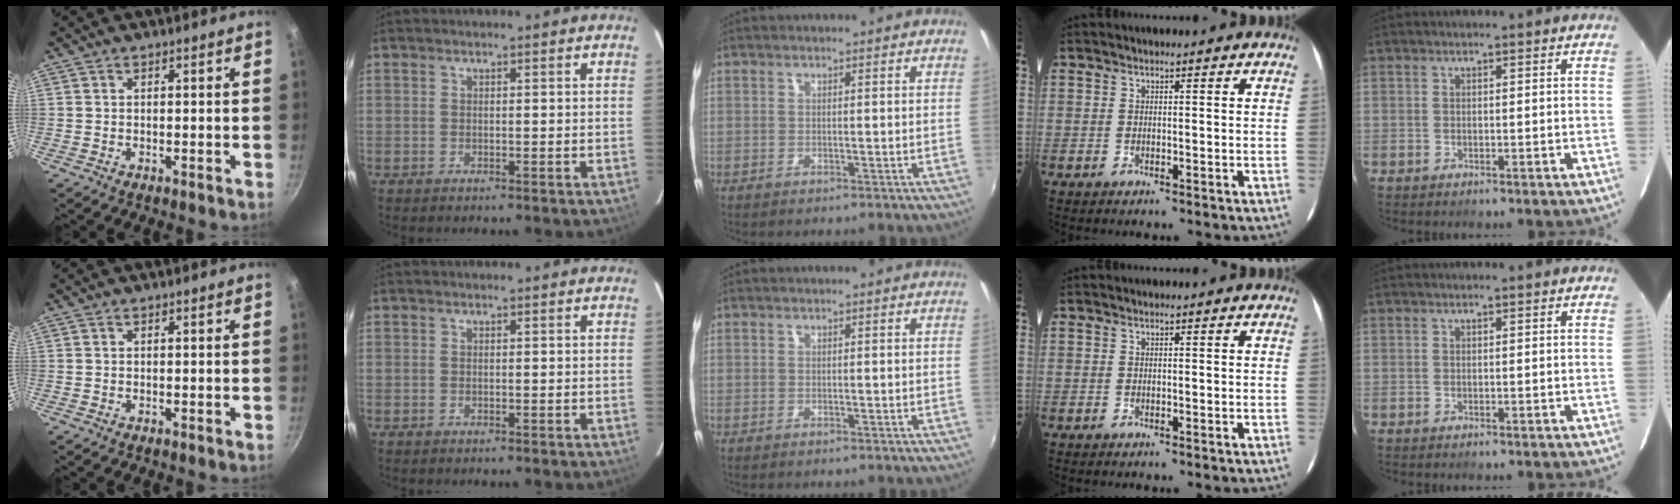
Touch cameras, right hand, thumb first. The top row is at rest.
{}